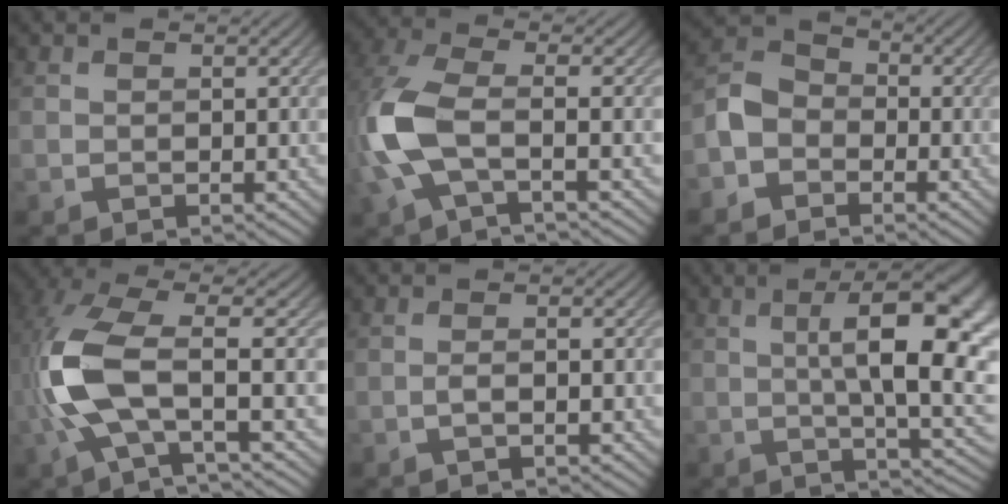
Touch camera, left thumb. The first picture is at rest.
{"total": 9.3, "force": [-1.5, 4.0, 8.2], "torque": [-0.210, -0.005, -0.039]}
{"total": 4.6, "force": [-2.3, 3.5, 2.0], "torque": [-0.047, 0.007, -0.061]}
{"total": 10.6, "force": [-1.4, 3.5, 9.9], "torque": [-0.224, 0.006, -0.039]}
{"total": 1.7, "force": [-0.6, 0.3, 1.5], "torque": [-0.031, 0.004, -0.015]}
{"total": 13.8, "force": [1.5, 4.3, 13.0], "torque": [-0.178, 0.004, 0.029]}